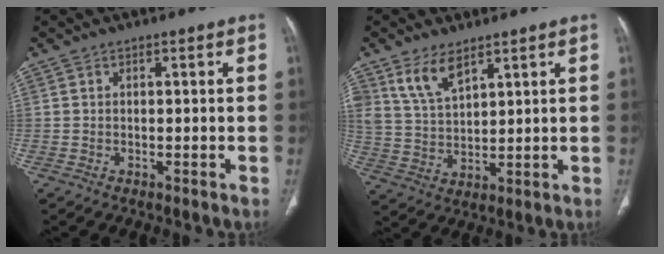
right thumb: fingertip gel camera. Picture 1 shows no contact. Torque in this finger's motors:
{"motor_torque": [-0.86, 1.67, 1.70, 1.06, 0.26]}